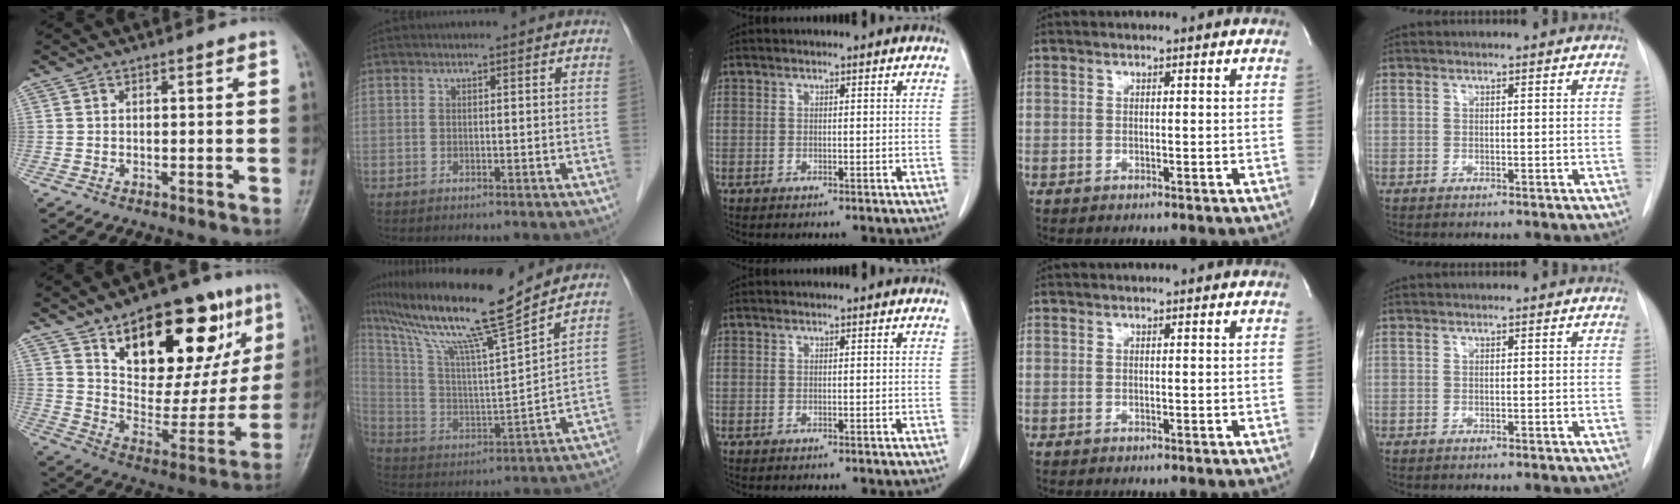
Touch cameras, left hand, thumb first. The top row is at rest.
{"thumb": {"total": 26.3, "force": [12.9, 12.5, 19.2], "torque": [-0.228, -0.033, 0.208]}, "index": {"total": 17.5, "force": [13.6, -1.2, 10.8], "torque": [-0.200, 0.008, 0.242]}}